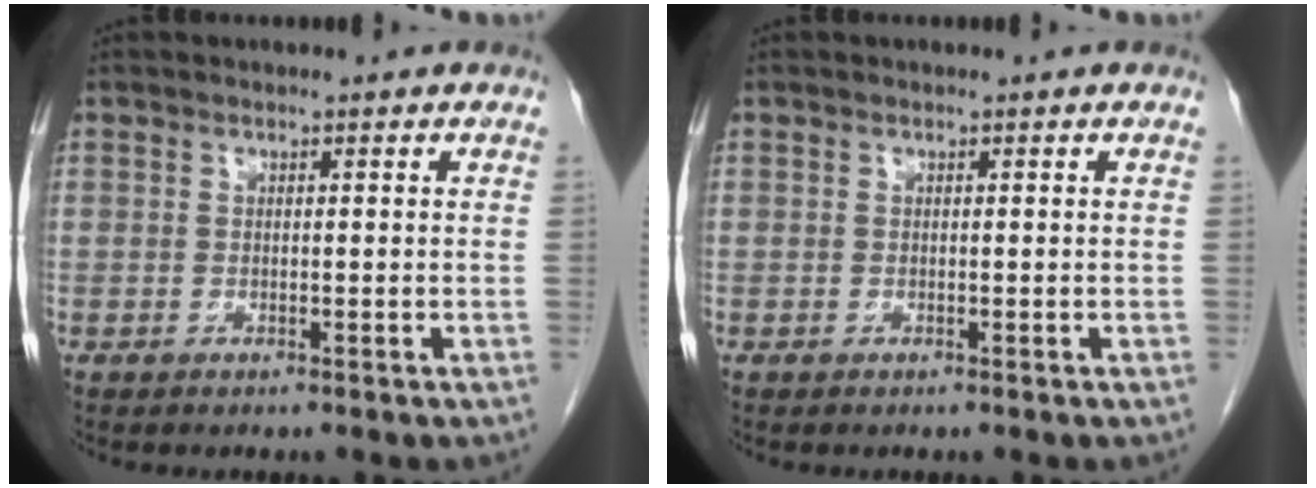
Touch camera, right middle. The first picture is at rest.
{"total": 0.0}